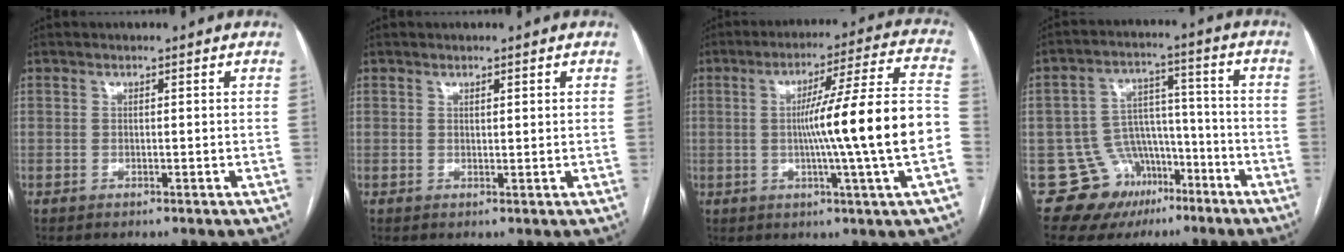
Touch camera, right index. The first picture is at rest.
{"total": 1.0, "force": [0.6, 0.1, 0.7], "torque": [-0.014, -0.001, 0.009]}
{"total": 17.0, "force": [-2.0, -1.8, 16.7], "torque": [-0.248, 0.005, -0.040]}
{"total": 10.5, "force": [-6.0, 8.4, 1.6], "torque": [-0.015, 0.066, -0.081]}